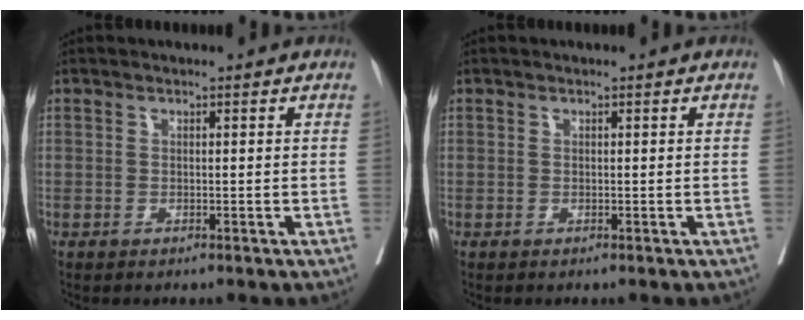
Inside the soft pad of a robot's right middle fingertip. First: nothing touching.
{"total": 0.0}